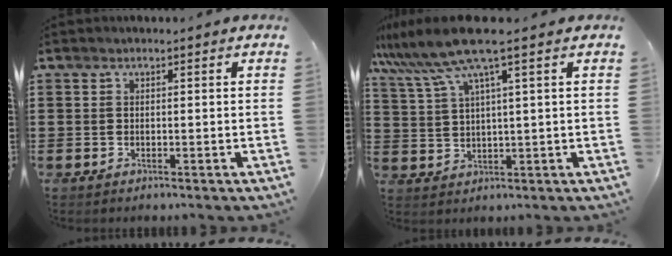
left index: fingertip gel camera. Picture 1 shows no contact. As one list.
[{"total": 8.5, "force": [5.3, 0.1, 6.7], "torque": [-0.160, -0.021, 0.091]}]